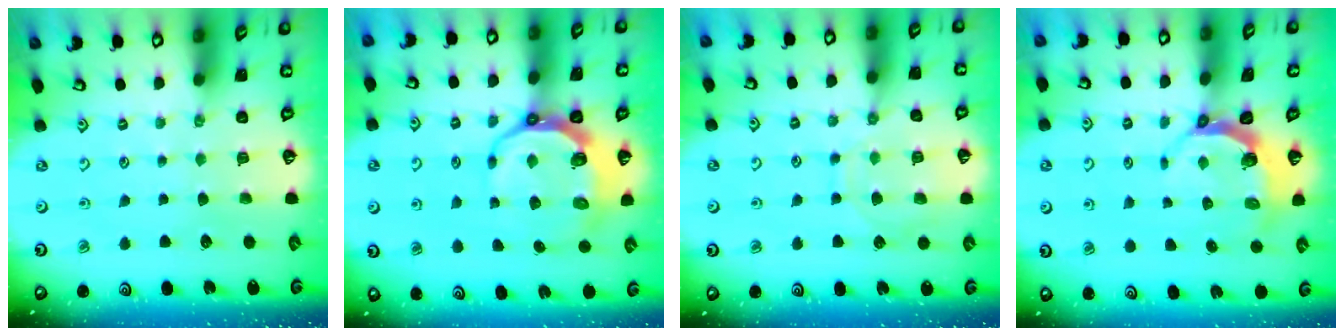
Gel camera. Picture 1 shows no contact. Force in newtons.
{"total": 10.2, "press": 9.4, "slide": 3.9}
{"total": 10.0, "press": 9.9, "slide": 1.0}
{"total": 5.2, "press": 3.8, "slide": 3.5}